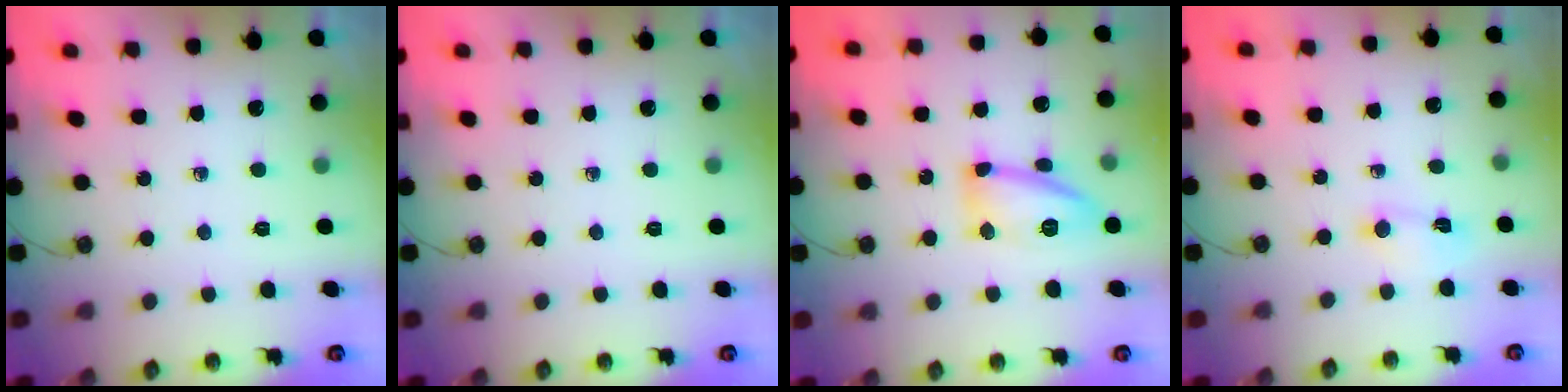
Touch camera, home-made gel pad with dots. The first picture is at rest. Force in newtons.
{"total": 0.0}
{"total": 14.5, "press": 14.4, "slide": 1.1}
{"total": 3.8, "press": 3.7, "slide": 0.4}